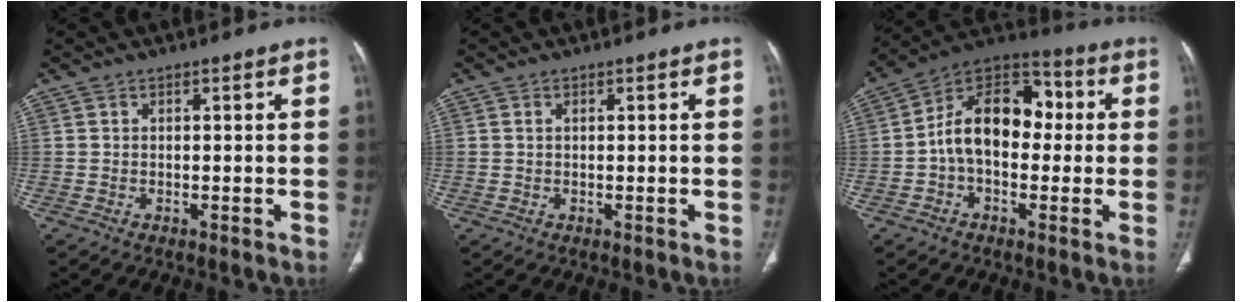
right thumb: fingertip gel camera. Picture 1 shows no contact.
{"total": 0.6, "force": [0.2, 0.3, 0.4], "torque": [-0.011, 0.005, 0.006]}
{"total": 15.3, "force": [0.2, 9.9, 11.6], "torque": [-0.161, 0.045, -0.010]}